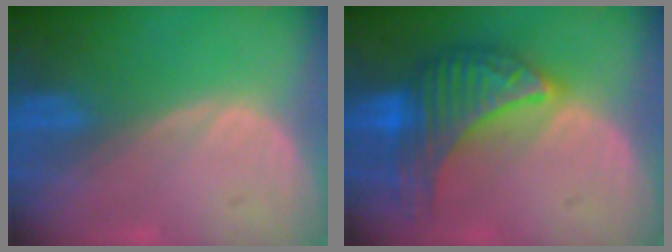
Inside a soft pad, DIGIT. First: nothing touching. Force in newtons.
{"total": 8.8, "press": 8.8, "slide": 0.3}